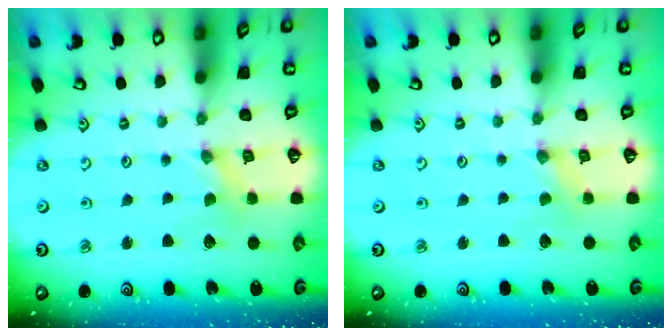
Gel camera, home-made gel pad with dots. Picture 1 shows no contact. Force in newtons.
{"total": 0.0}